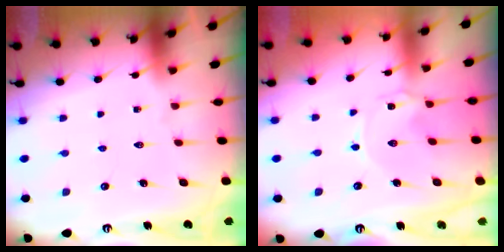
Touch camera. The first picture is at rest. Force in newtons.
{"total": 0.0}